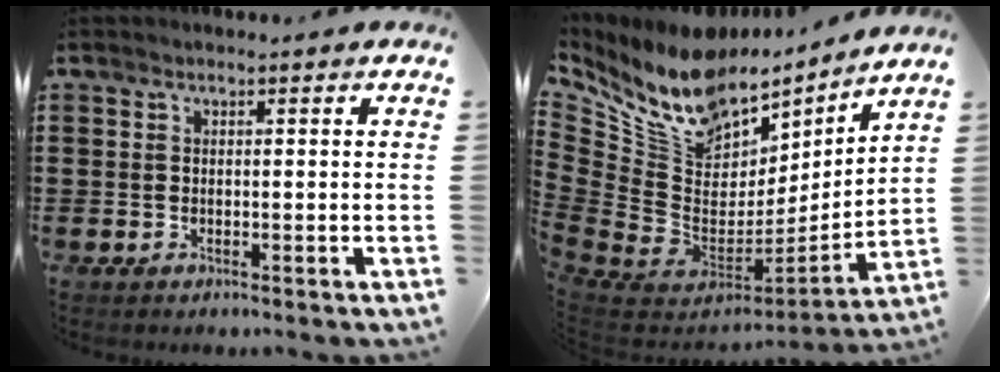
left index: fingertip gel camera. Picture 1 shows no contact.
{"total": 12.3, "force": [9.1, 6.6, 4.9], "torque": [-0.150, -0.083, 0.159]}